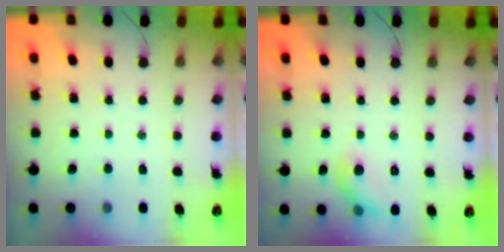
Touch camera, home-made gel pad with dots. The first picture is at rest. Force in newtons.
{"total": 7.6, "press": 7.5, "slide": 0.7}